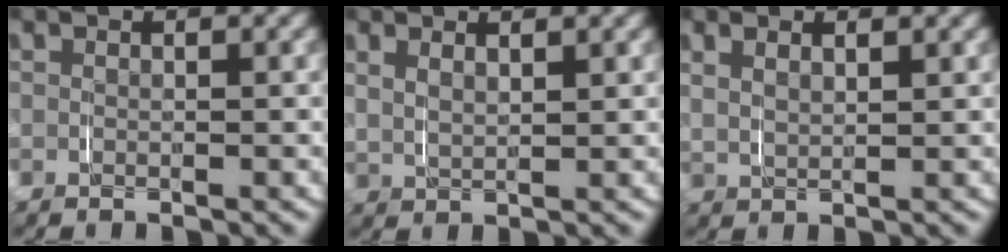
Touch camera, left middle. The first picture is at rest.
{"total": 2.1, "force": [1.5, 0.9, 1.2], "torque": [-0.034, -0.004, 0.034]}
{"total": 2.3, "force": [1.4, 1.1, 1.4], "torque": [-0.035, 0.001, 0.031]}